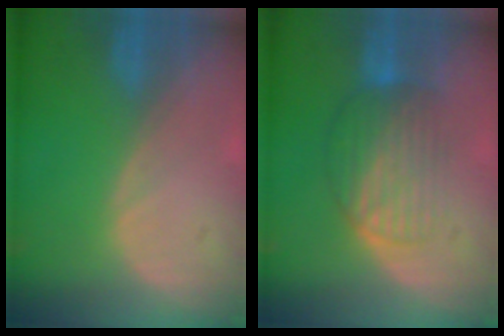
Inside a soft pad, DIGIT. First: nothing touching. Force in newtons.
{"total": 6.6, "press": 6.3, "slide": 1.9}